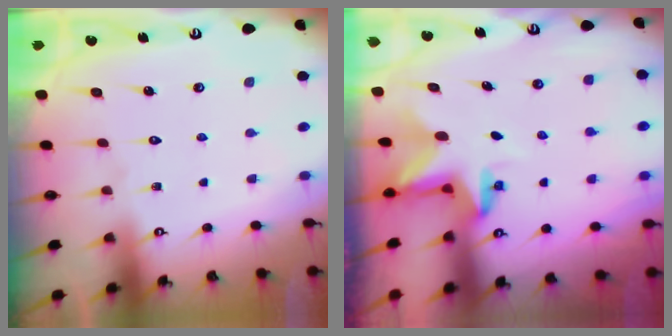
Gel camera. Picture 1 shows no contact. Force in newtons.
{"total": 2.7, "press": 2.7, "slide": 0.3}